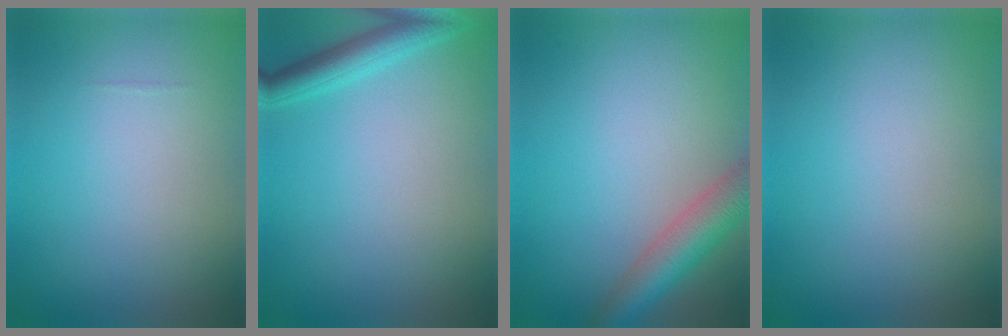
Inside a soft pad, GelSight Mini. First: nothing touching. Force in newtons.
{"total": 3.0, "press": 3.0, "slide": 0.2}
{"total": 4.9, "press": 4.9, "slide": 0.2}
{"total": 0.0}